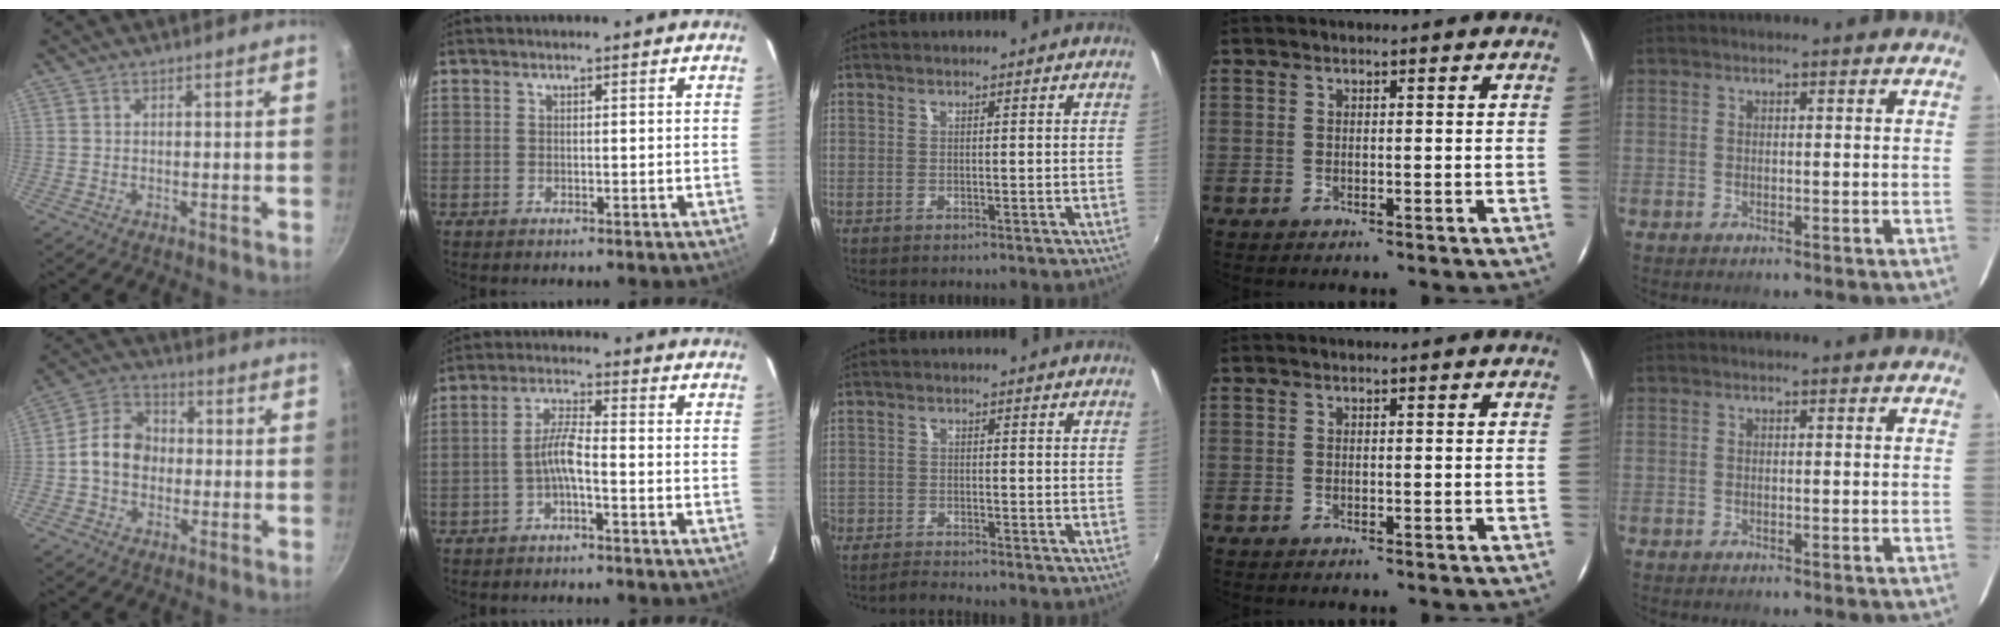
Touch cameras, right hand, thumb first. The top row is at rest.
{"thumb": {"total": 9.2, "force": [-0.8, 7.3, 5.5], "torque": [-0.069, 0.026, -0.032]}, "index": {"total": 4.1, "force": [-1.9, 0.4, 3.7], "torque": [-0.079, 0.010, -0.037]}, "middle": {"total": 2.8, "force": [-2.8, 0.2, 0.1], "torque": [-0.018, -0.010, -0.061]}}